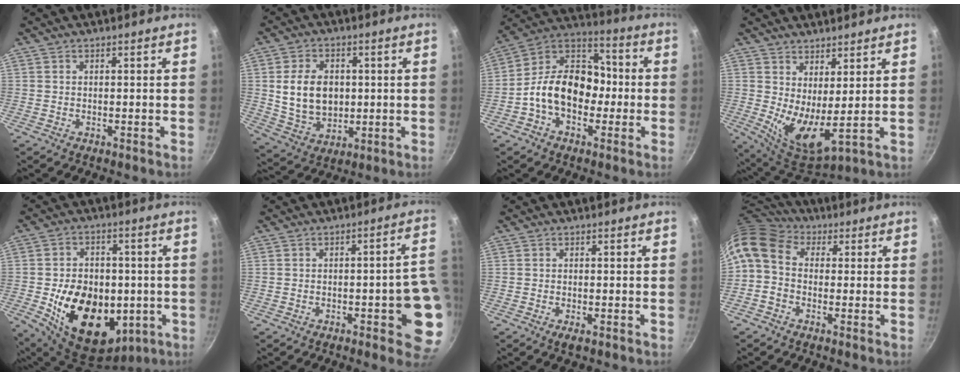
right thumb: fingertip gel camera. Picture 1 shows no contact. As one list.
[{"total": 11.6, "force": [1.0, 8.5, 7.9], "torque": [-0.121, -0.008, 0.031]}, {"total": 15.8, "force": [-2.8, 11.4, 10.6], "torque": [-0.128, 0.053, -0.070]}, {"total": 10.0, "force": [3.5, 3.4, 8.8], "torque": [-0.143, -0.052, 0.062]}, {"total": 21.3, "force": [-3.5, 15.0, 14.7], "torque": [-0.209, 0.007, -0.036]}, {"total": 11.1, "force": [-2.5, 3.3, 10.3], "torque": [-0.078, 0.020, -0.029]}, {"total": 1.9, "force": [-1.0, 0.7, 1.5], "torque": [-0.034, -0.001, -0.019]}, {"total": 9.8, "force": [1.0, 7.5, 6.3], "torque": [-0.116, 0.026, -0.002]}]